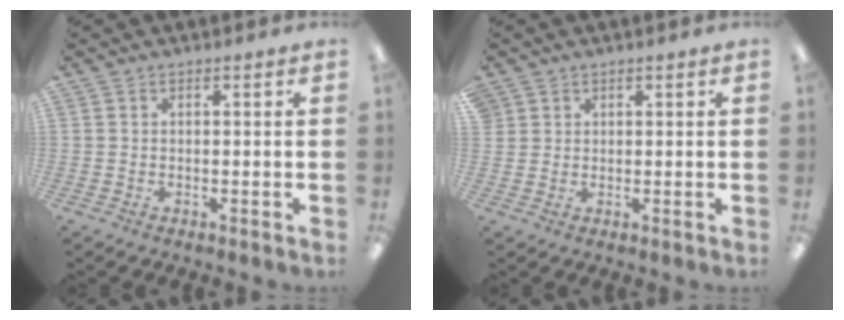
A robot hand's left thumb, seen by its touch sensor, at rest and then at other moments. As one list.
[{"total": 1.9, "force": [1.2, 1.4, 0.1], "torque": [-0.005, 0.001, 0.024]}]